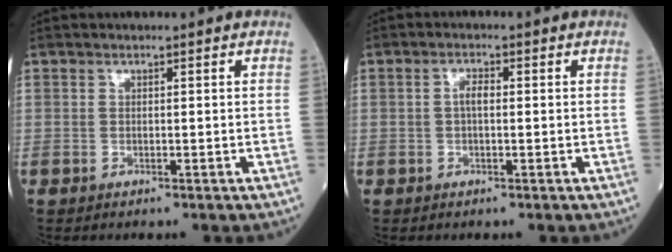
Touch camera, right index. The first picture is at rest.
{"total": 1.8, "force": [0.0, 0.6, 1.8], "torque": [-0.037, 0.003, 0.000]}